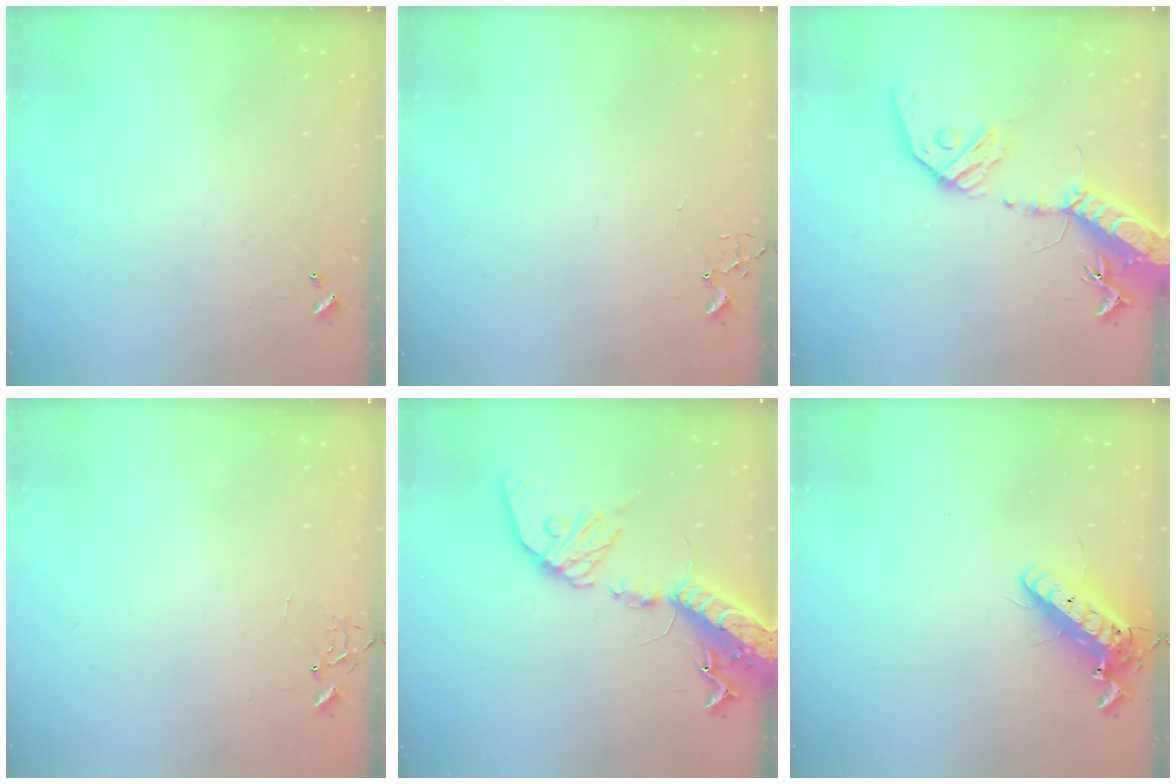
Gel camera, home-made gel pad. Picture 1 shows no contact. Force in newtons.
{"total": 1.7, "press": 1.6, "slide": 0.2}
{"total": 20.5, "press": 20.0, "slide": 4.4}
{"total": 5.8, "press": 5.8, "slide": 0.5}
{"total": 20.9, "press": 20.4, "slide": 4.4}
{"total": 14.4, "press": 14.1, "slide": 2.7}